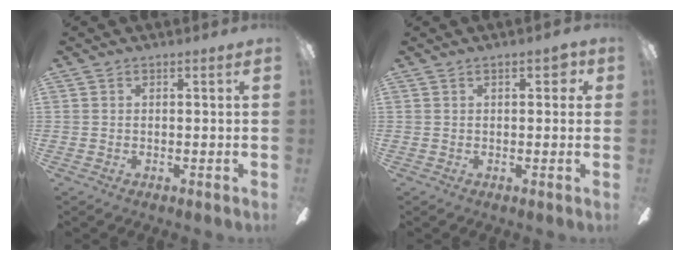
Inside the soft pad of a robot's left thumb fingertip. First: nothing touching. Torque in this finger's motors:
{"motor_torque": [-0.04, 0.03, -0.47, 0.29, 0.05]}